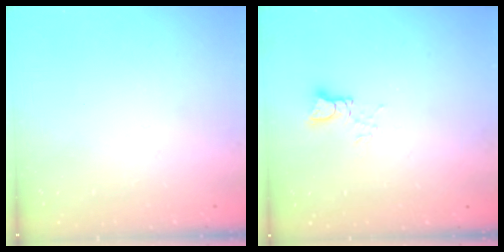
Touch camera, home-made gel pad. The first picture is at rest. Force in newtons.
{"total": 2.9, "press": 2.9, "slide": 0.3}